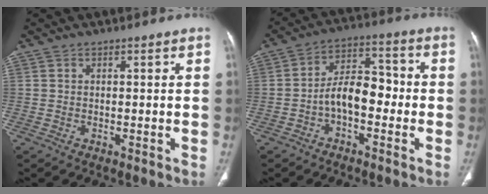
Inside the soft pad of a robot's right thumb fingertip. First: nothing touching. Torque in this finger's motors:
{"motor_torque": [1.45, 1.26, 1.02, -0.61, 0.06]}